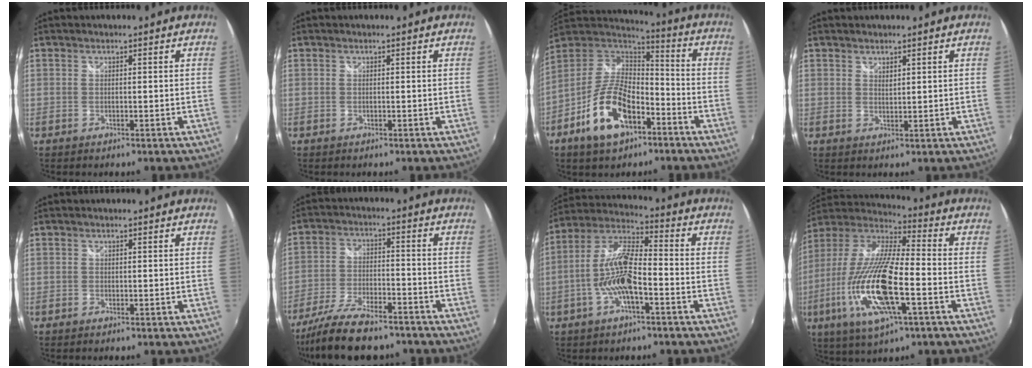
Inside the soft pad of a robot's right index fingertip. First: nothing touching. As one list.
[{"total": 0.0}, {"total": 16.2, "force": [-7.7, 8.2, 11.6], "torque": [-0.237, -0.001, -0.133]}, {"total": 1.3, "force": [1.2, 0.4, 0.5], "torque": [-0.005, 0.000, 0.020]}, {"total": 0.0}, {"total": 15.4, "force": [-12.5, 4.6, 7.6], "torque": [-0.167, -0.027, -0.213]}, {"total": 11.3, "force": [-3.7, 3.2, 10.2], "torque": [-0.216, 0.005, -0.070]}, {"total": 21.9, "force": [-6.8, 5.9, 19.9], "torque": [-0.400, -0.034, -0.133]}]